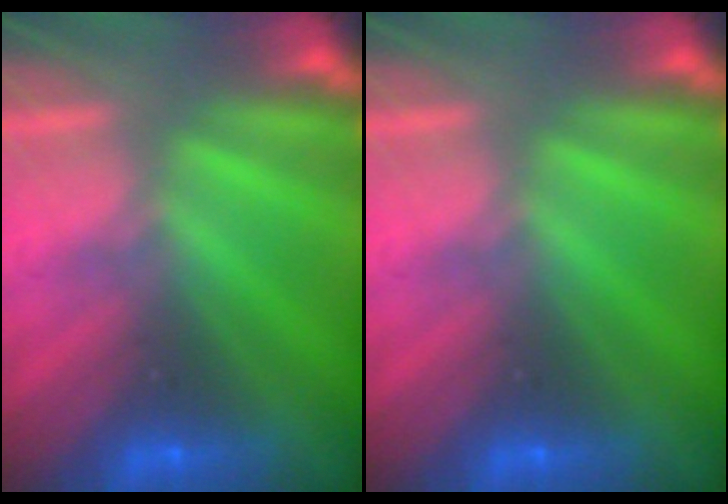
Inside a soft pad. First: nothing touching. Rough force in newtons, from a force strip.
{"total": 0.0}